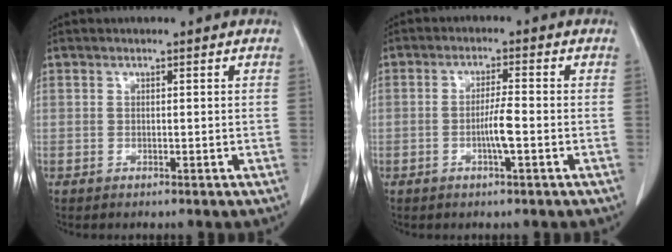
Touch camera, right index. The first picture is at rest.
{"total": 3.8, "force": [-1.1, 0.1, 3.7], "torque": [-0.070, -0.002, -0.021]}